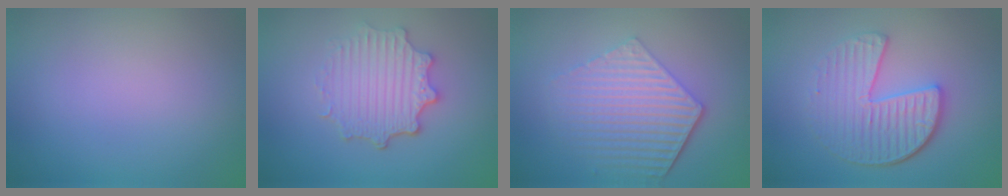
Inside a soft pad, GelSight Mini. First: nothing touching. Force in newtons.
{"total": 4.4, "press": 3.7, "slide": 2.4}
{"total": 5.9, "press": 4.4, "slide": 4.0}
{"total": 5.0, "press": 4.0, "slide": 3.1}